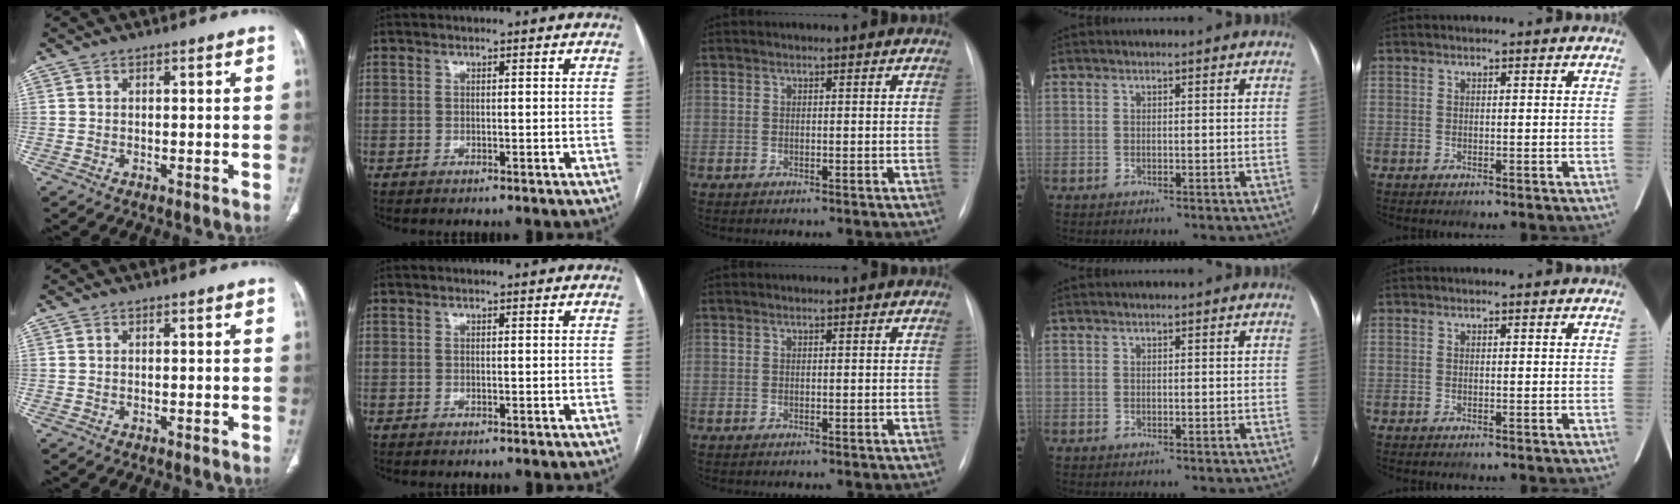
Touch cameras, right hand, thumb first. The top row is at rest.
{}